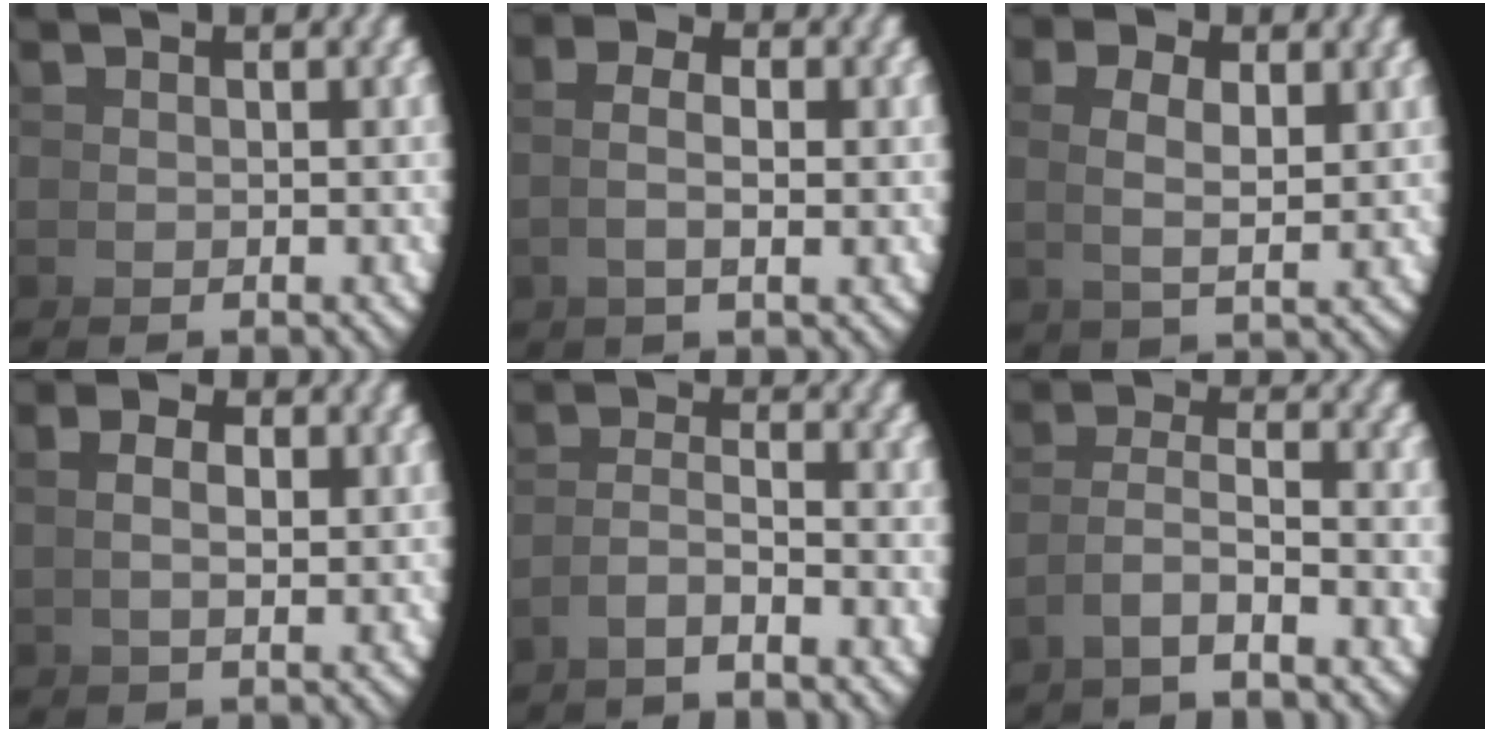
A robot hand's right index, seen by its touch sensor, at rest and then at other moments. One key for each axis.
{"total": 2.2, "fx": 0.7, "fy": 0.0, "fz": 2.1, "tx": -0.043, "ty": 0.004, "tz": 0.013}
{"total": 2.9, "fx": 1.5, "fy": 0.3, "fz": 2.5, "tx": -0.041, "ty": 0.002, "tz": 0.034}
{"total": 2.0, "fx": 1.3, "fy": -0.2, "fz": 1.5, "tx": -0.022, "ty": 0.003, "tz": 0.030}
{"total": 2.2, "fx": -1.2, "fy": 0.0, "fz": 1.9, "tx": -0.032, "ty": -0.005, "tz": -0.020}
{"total": 3.2, "fx": -0.6, "fy": 1.2, "fz": 2.9, "tx": -0.063, "ty": -0.011, "tz": -0.006}